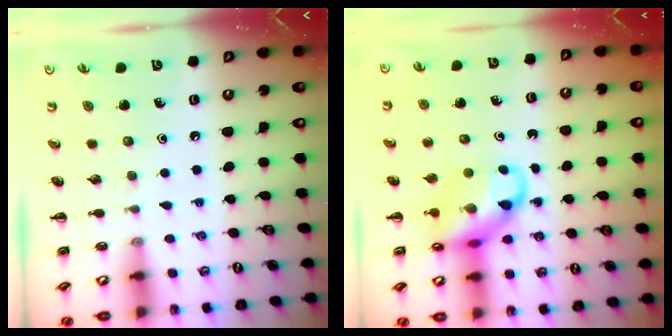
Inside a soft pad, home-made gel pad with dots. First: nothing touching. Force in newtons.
{"total": 13.6, "press": 13.3, "slide": 3.1}